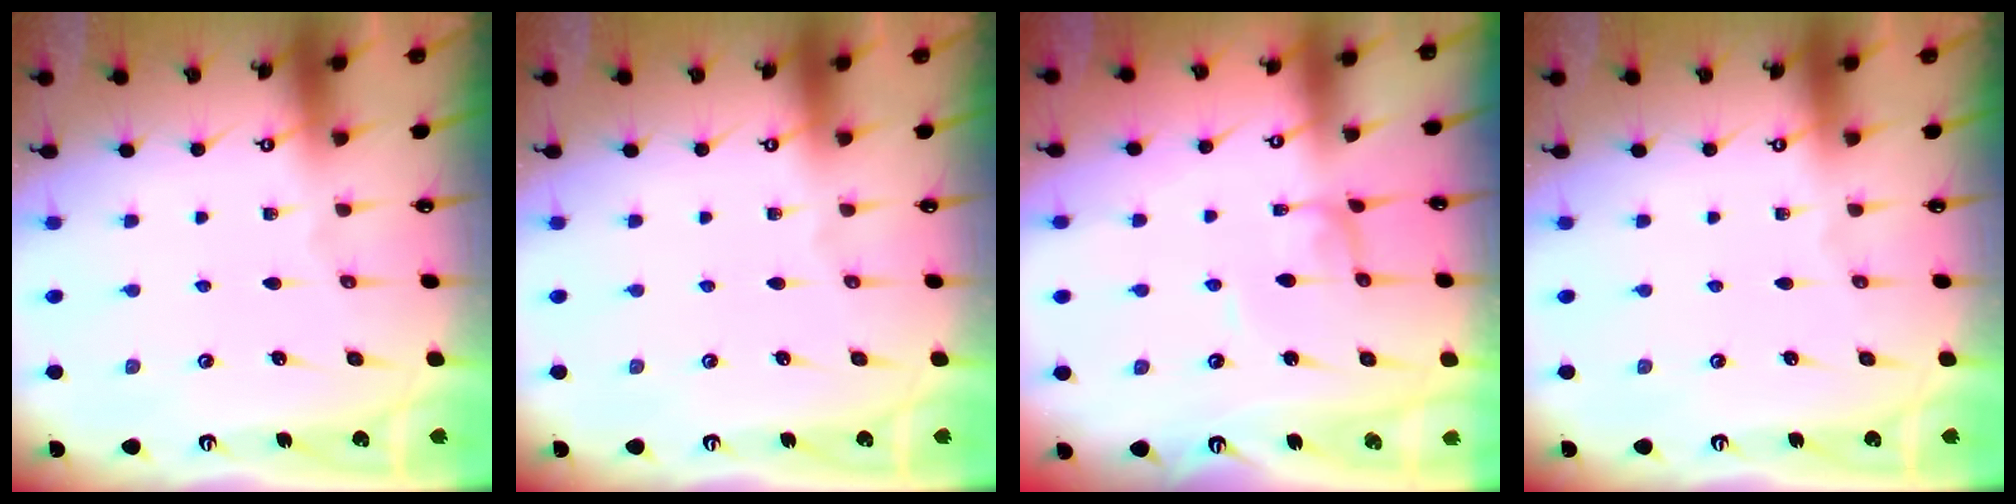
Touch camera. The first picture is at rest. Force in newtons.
{"total": 0.0}
{"total": 2.2, "press": 2.2, "slide": 0.1}
{"total": 0.0}